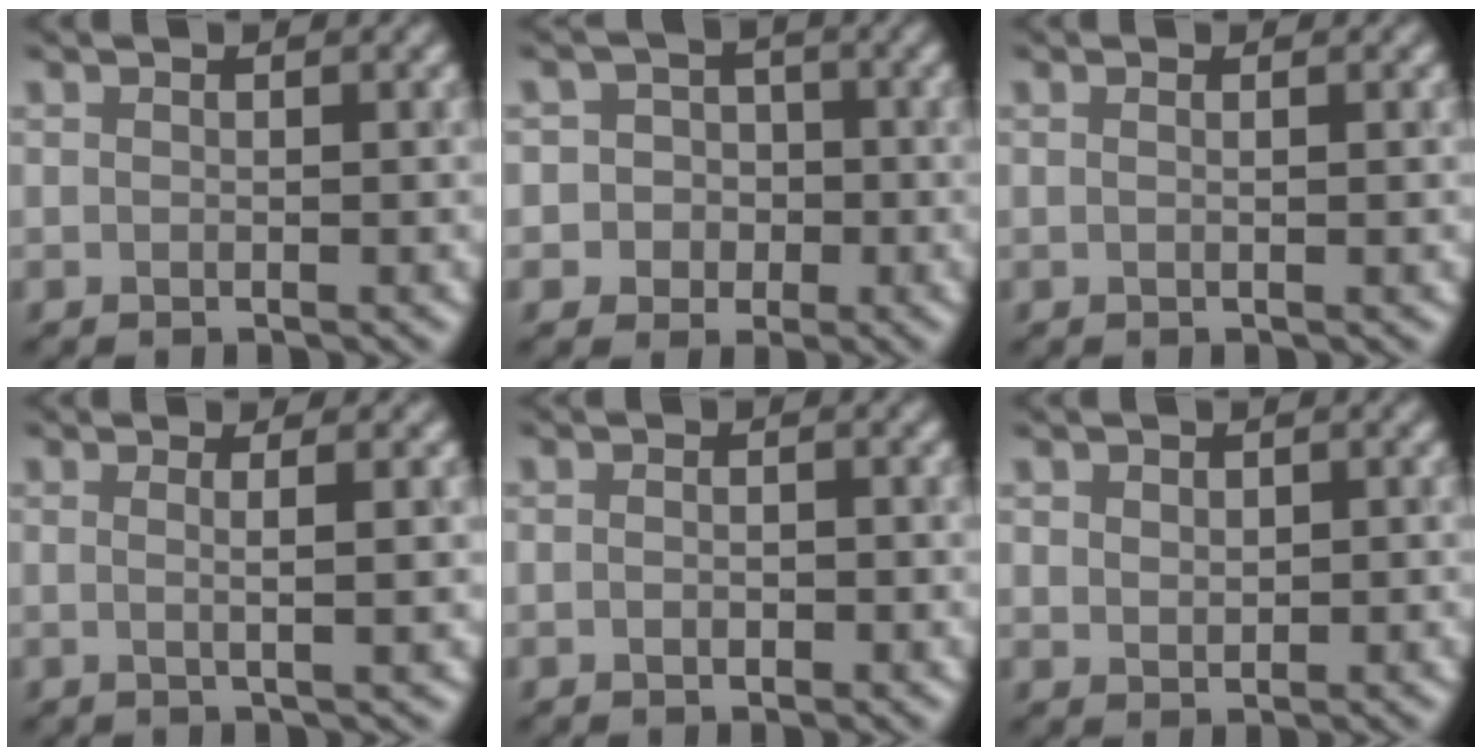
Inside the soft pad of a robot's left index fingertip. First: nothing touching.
{"total": 4.0, "force": [-1.0, 3.8, 0.3], "torque": [0.026, 0.017, -0.036]}
{"total": 1.5, "force": [0.5, 0.8, 1.2], "torque": [-0.001, 0.002, -0.018]}
{"total": 3.0, "force": [0.5, 1.1, 2.7], "torque": [-0.021, 0.009, -0.021]}
{"total": 1.6, "force": [-0.5, 0.9, 1.2], "torque": [0.001, 0.005, -0.019]}
{"total": 1.1, "force": [0.3, 0.9, 0.5], "torque": [-0.006, 0.001, 0.015]}